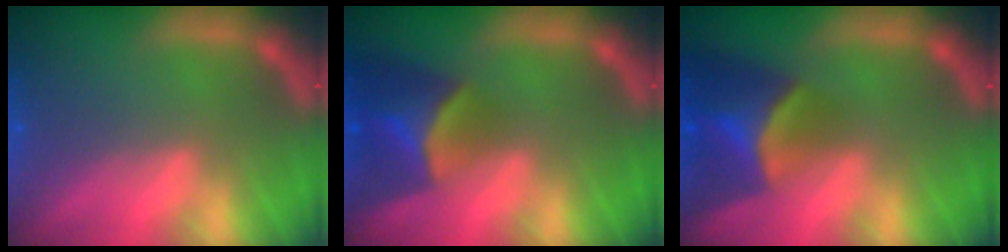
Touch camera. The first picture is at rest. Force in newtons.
{"total": 6.5}
{"total": 7.4}